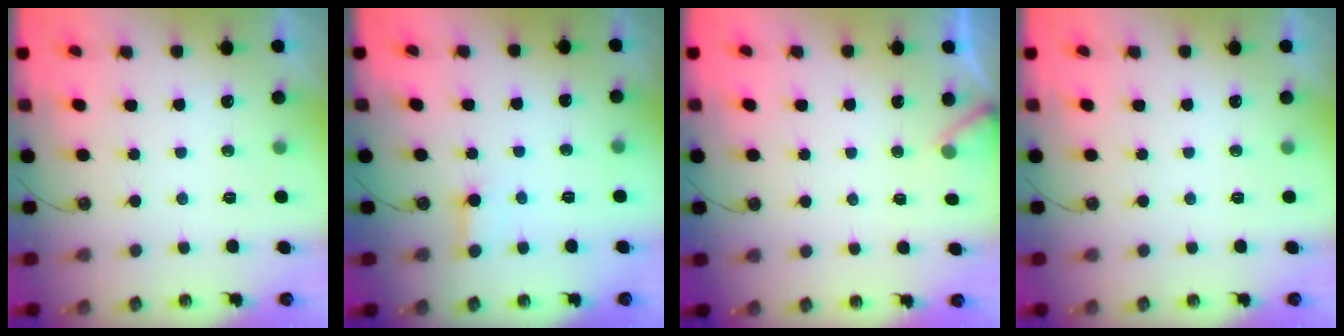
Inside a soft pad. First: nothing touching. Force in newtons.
{"total": 2.5, "press": 2.5, "slide": 0.1}
{"total": 3.1, "press": 3.1, "slide": 0.1}
{"total": 0.0}